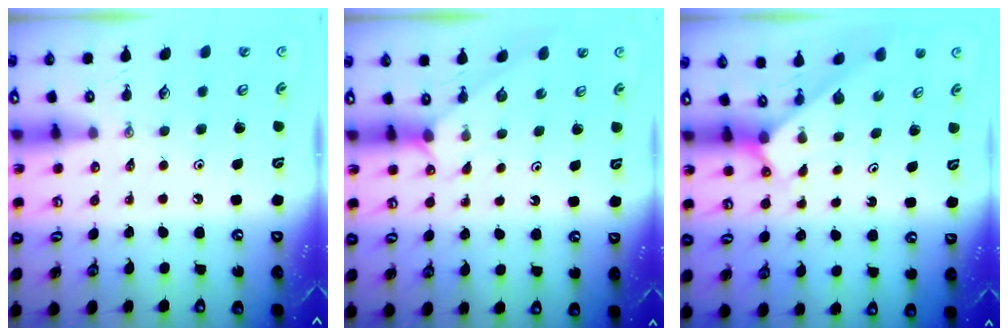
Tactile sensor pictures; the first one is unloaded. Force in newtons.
{"total": 3.1, "press": 3.1, "slide": 0.3}
{"total": 2.2, "press": 2.2, "slide": 0.2}